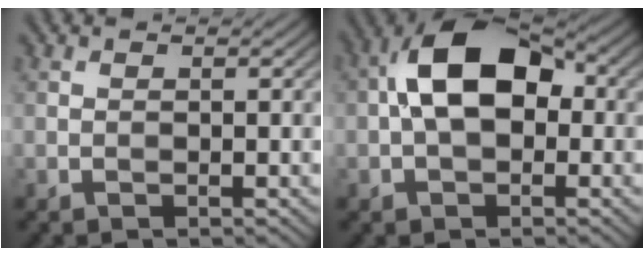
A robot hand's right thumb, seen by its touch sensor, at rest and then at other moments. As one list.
[{"total": 10.8, "force": [0.5, 6.7, 8.5], "torque": [-0.162, 0.021, -0.005]}]